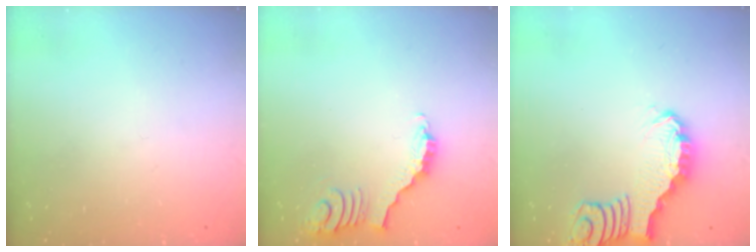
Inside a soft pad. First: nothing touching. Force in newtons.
{"total": 3.6, "press": 3.5, "slide": 0.6}
{"total": 2.3, "press": 2.3, "slide": 0.3}